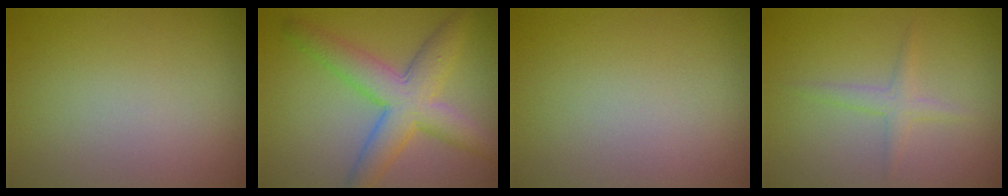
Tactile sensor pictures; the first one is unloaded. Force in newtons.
{"total": 6.4, "press": 6.4, "slide": 0.2}
{"total": 0.0}
{"total": 1.6, "press": 1.6, "slide": 0.0}